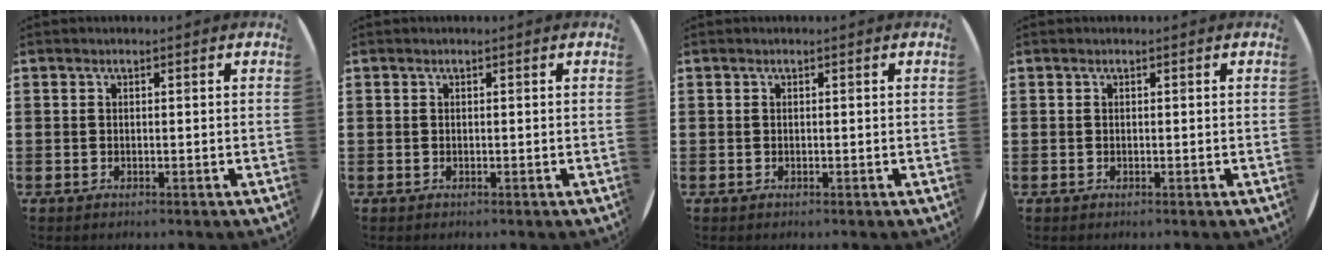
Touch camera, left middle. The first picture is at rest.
{"total": 0.0}
{"total": 0.0}
{"total": 0.0}